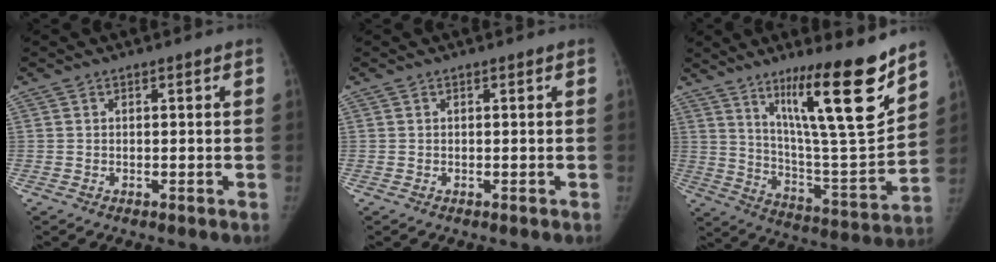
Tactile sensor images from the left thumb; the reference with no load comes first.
{"total": 0.0}
{"total": 22.1, "force": [13.7, 3.3, 17.0], "torque": [-0.239, -0.083, 0.231]}